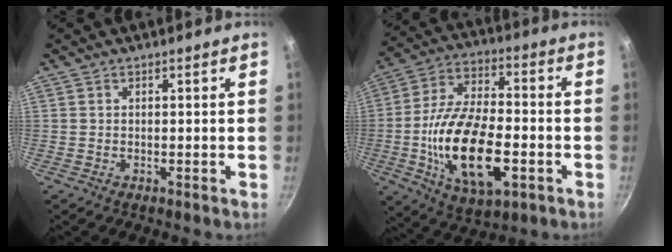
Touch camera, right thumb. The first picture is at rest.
{"total": 20.7, "force": [-5.1, 10.2, 17.3], "torque": [-0.312, 0.019, -0.088]}